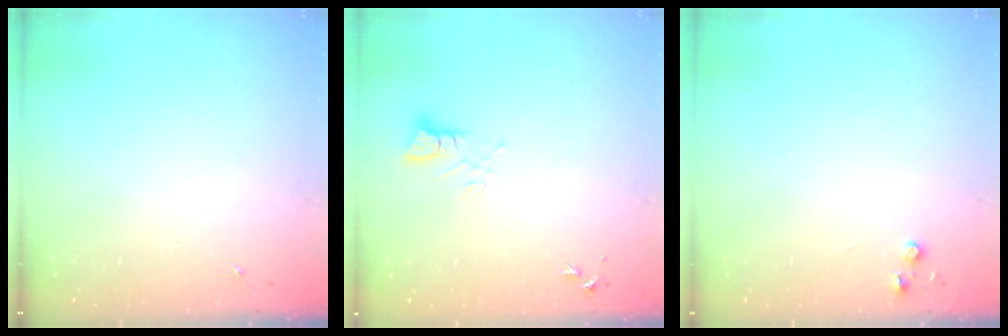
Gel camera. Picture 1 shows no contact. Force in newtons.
{"total": 3.5, "press": 3.5, "slide": 0.2}
{"total": 3.8, "press": 3.7, "slide": 0.5}